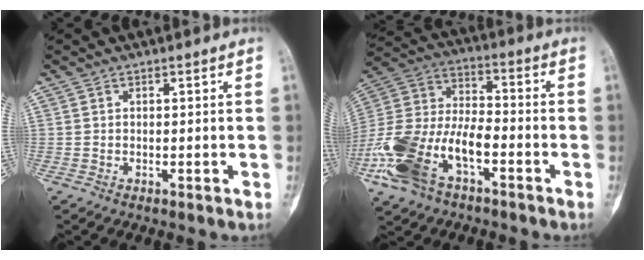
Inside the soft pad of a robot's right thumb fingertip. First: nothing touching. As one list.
[{"total": 19.1, "force": [-8.3, 9.8, 14.1], "torque": [-0.298, 0.045, -0.158]}]